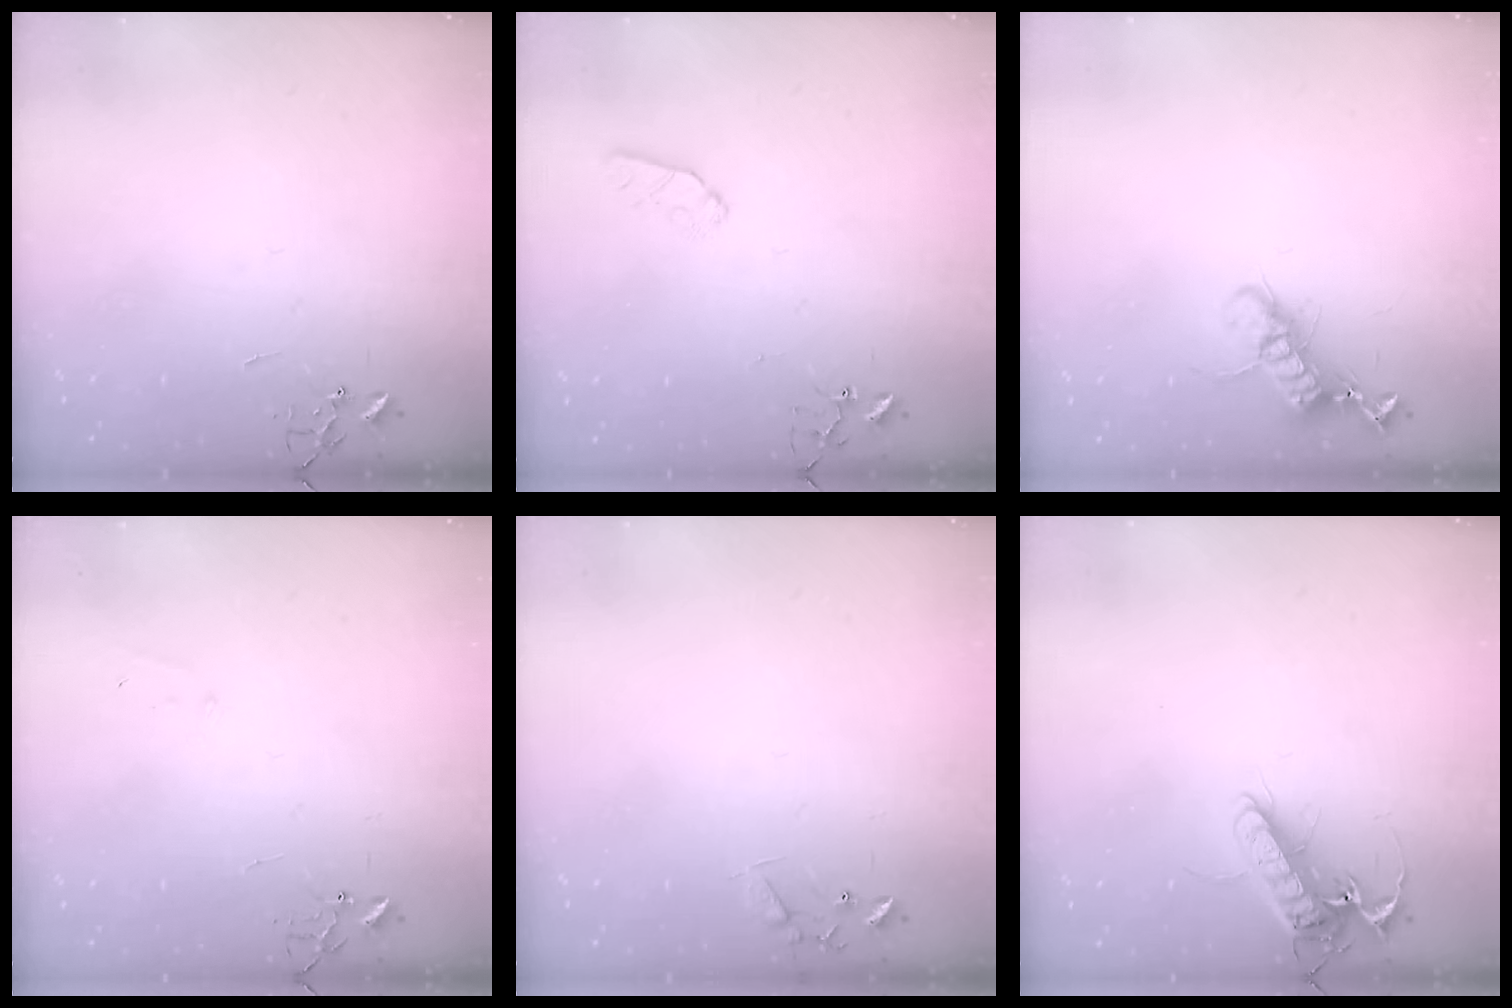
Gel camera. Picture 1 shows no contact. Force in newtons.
{"total": 6.1, "press": 6.1, "slide": 0.8}
{"total": 12.5, "press": 12.5, "slide": 0.4}
{"total": 5.6, "press": 5.6, "slide": 0.7}
{"total": 7.7, "press": 7.7, "slide": 0.5}
{"total": 13.7, "press": 13.5, "slide": 2.3}